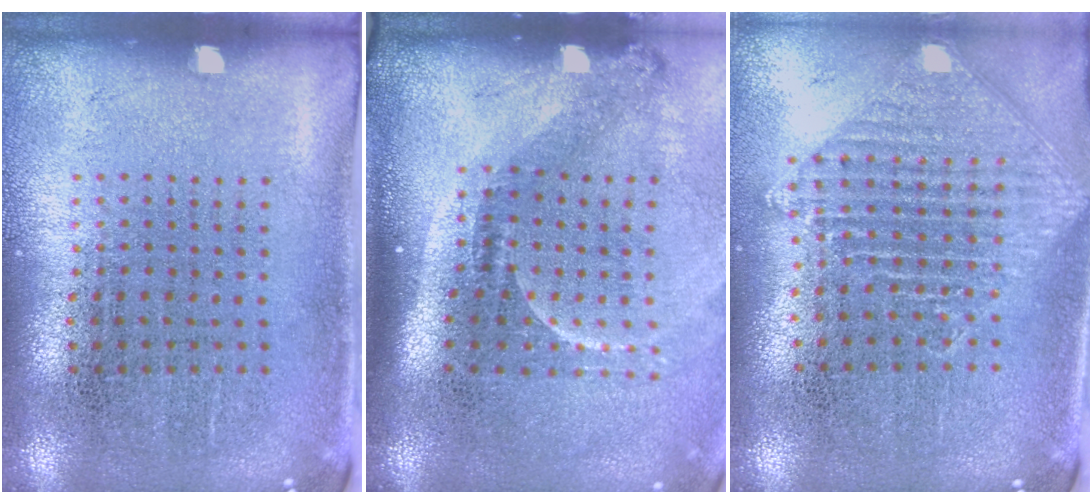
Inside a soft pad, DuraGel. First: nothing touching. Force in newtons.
{"total": 2.2, "press": 1.5, "slide": 1.6}
{"total": 1.2, "press": 1.2, "slide": 0.2}